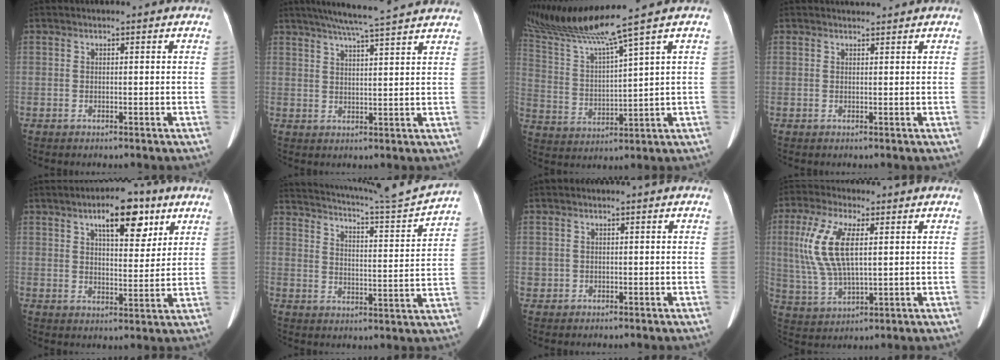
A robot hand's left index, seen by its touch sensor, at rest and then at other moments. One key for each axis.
{"total": 14.0, "fx": 12.2, "fy": -0.1, "fz": 6.9, "tx": -0.116, "ty": 0.030, "tz": 0.156}
{"total": 12.1, "fx": 10.0, "fy": -3.3, "fz": 6.0, "tx": -0.122, "ty": -0.010, "tz": 0.198}
{"total": 1.1, "fx": 1.1, "fy": 0.1, "fz": -0.1, "tx": -0.009, "ty": 0.010, "tz": 0.021}
{"total": 9.6, "fx": 5.2, "fy": 3.6, "fz": 7.2, "tx": -0.107, "ty": 0.014, "tz": 0.081}
{"total": 15.9, "fx": 15.0, "fy": -1.6, "fz": 5.0, "tx": -0.098, "ty": -0.046, "tz": 0.208}
{"total": 0.9, "fx": 0.0, "fy": 0.9, "fz": 0.1, "tx": 0.004, "ty": 0.006, "tz": 0.000}
{"total": 10.5, "fx": 2.5, "fy": 3.5, "fz": 9.6, "tx": -0.227, "ty": 0.009, "tz": 0.053}